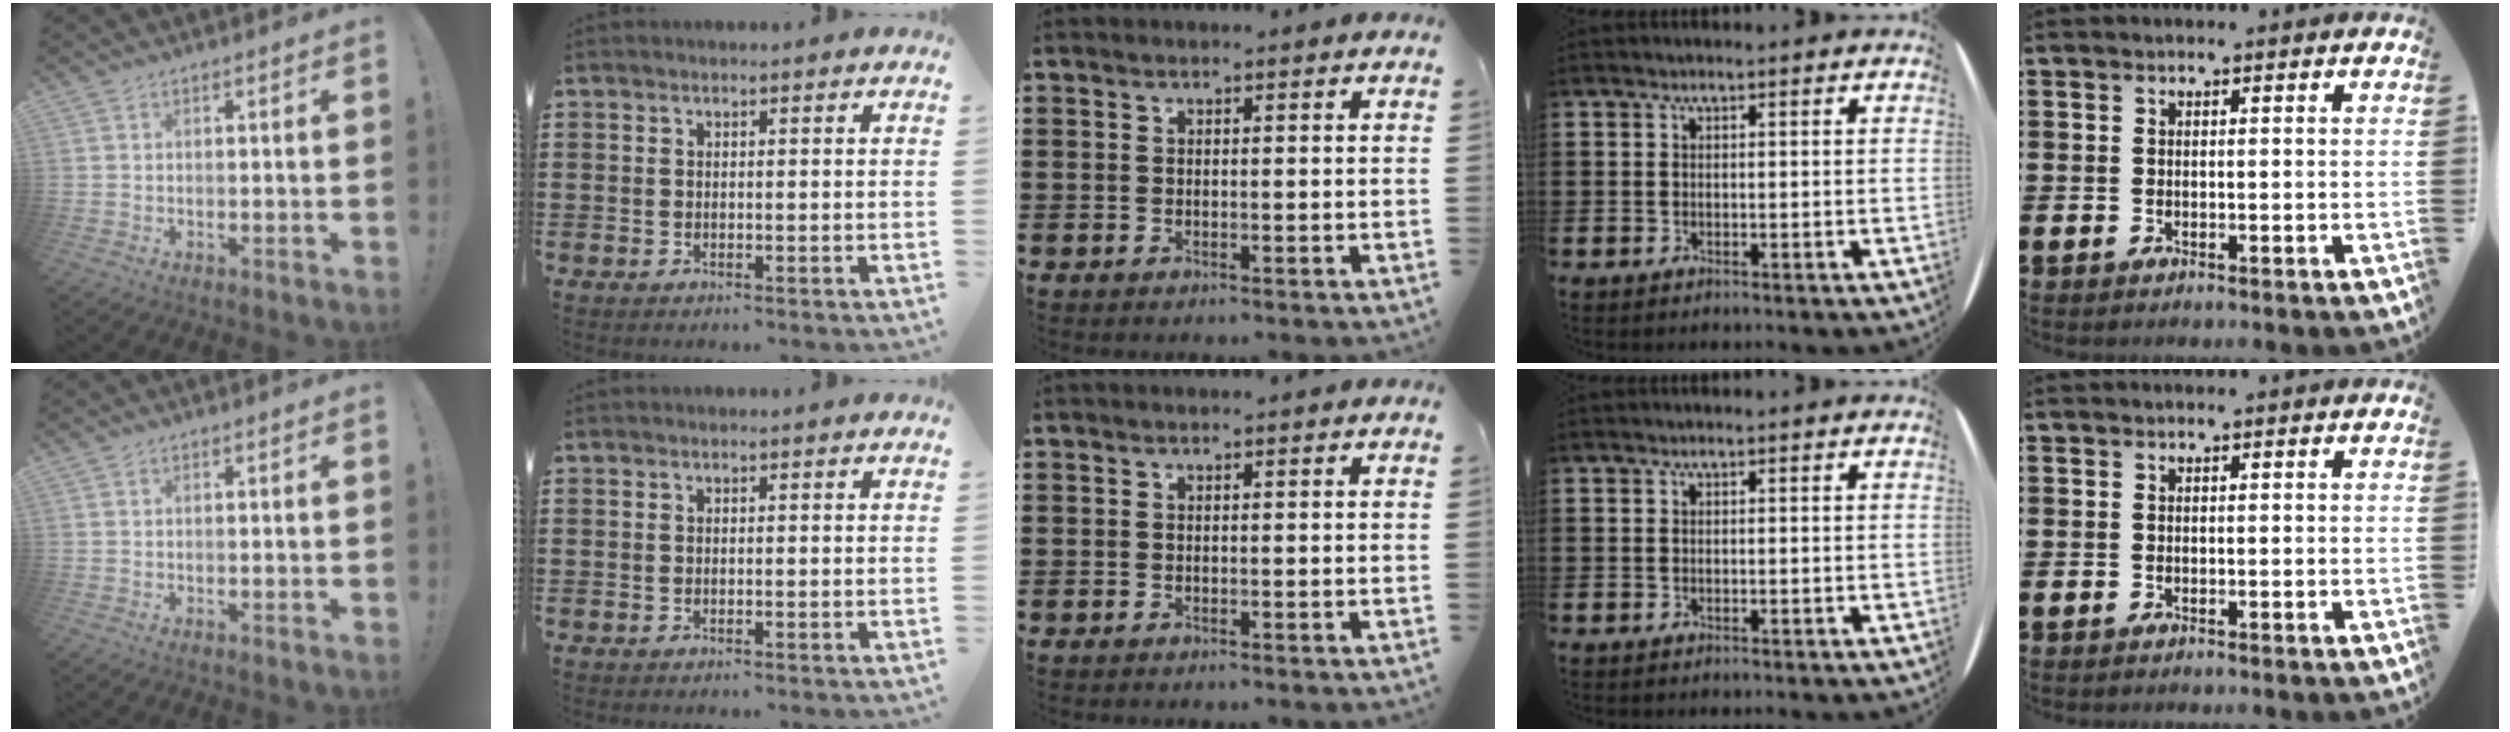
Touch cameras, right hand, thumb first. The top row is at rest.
{}